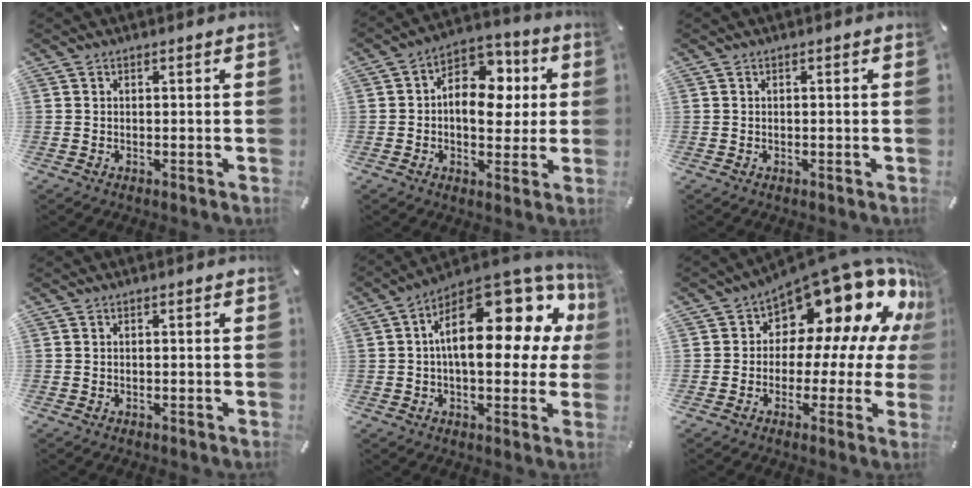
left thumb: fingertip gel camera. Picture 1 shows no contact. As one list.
[{"total": 11.7, "force": [1.3, 9.0, 7.5], "torque": [-0.093, -0.012, 0.024]}, {"total": 0.0}, {"total": 0.0}, {"total": 22.4, "force": [6.5, 11.1, 18.3], "torque": [-0.258, -0.051, 0.112]}, {"total": 18.5, "force": [10.5, 9.7, 11.8], "torque": [-0.175, -0.098, 0.176]}]